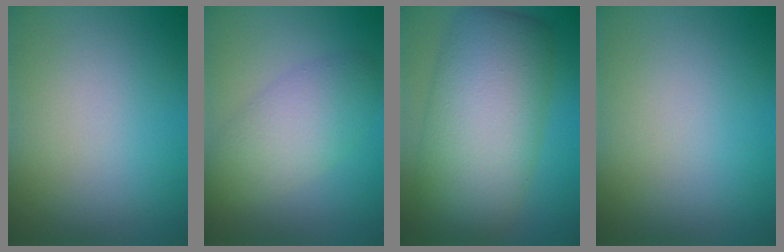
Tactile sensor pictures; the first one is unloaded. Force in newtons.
{"total": 4.9, "press": 4.9, "slide": 0.3}
{"total": 11.9, "press": 11.9, "slide": 0.4}
{"total": 0.0}